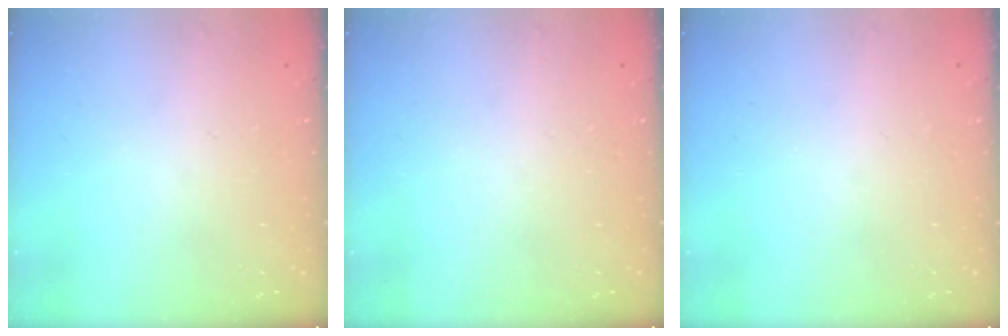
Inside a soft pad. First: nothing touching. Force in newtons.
{"total": 0.0}
{"total": 0.0}